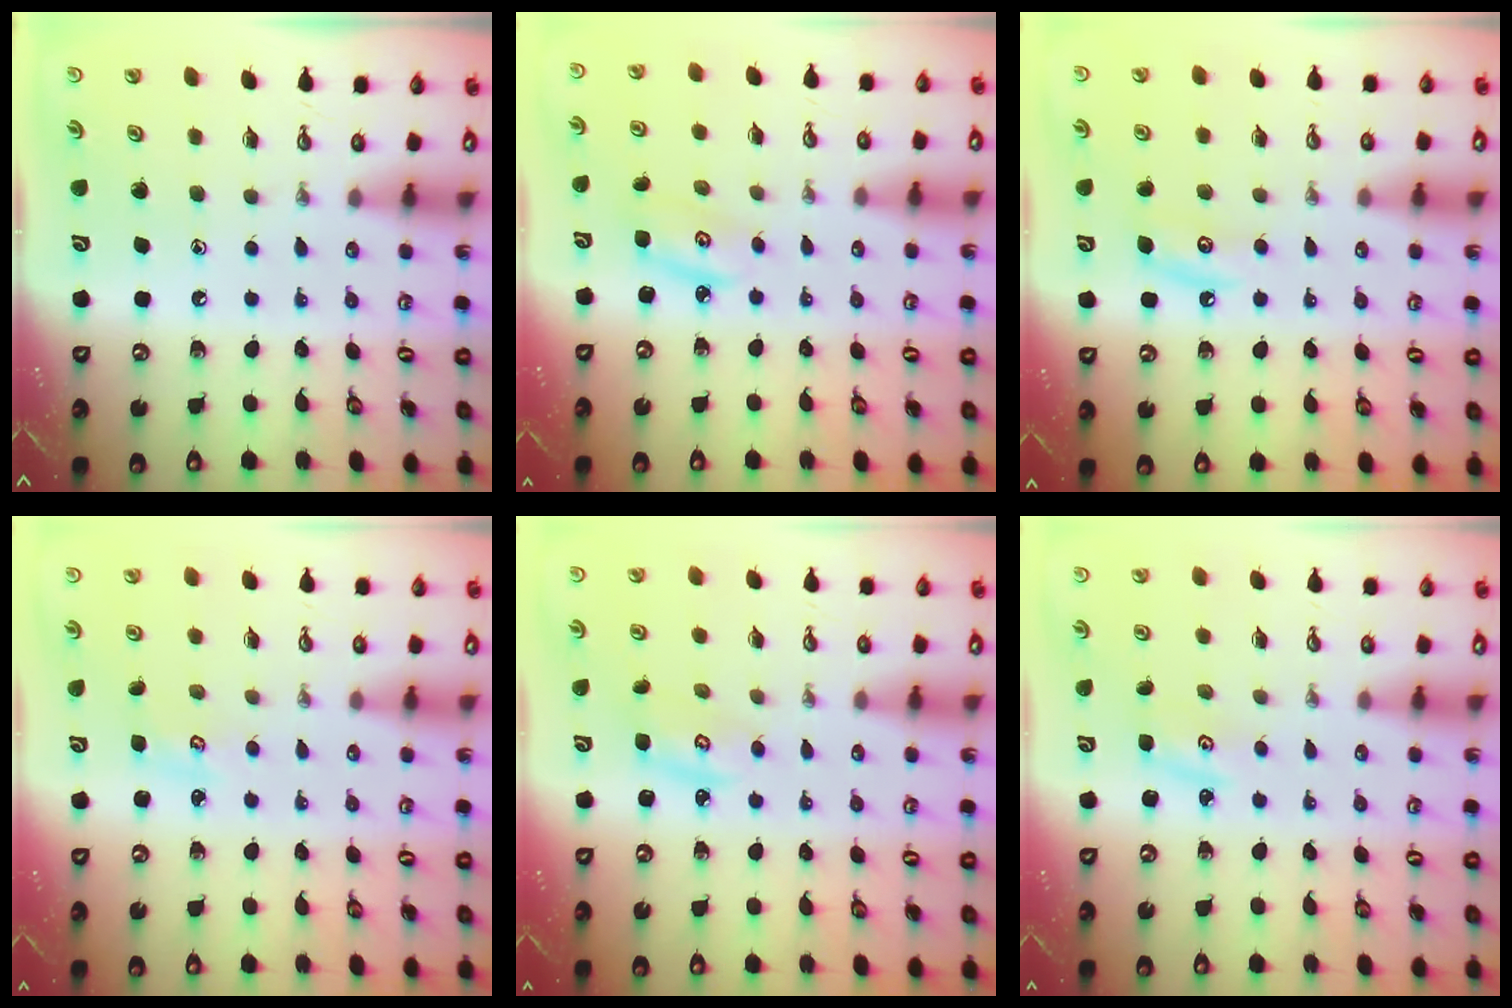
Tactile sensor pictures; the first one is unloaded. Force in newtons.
{"total": 2.8, "press": 2.8, "slide": 0.2}
{"total": 6.5, "press": 6.5, "slide": 0.3}
{"total": 1.8, "press": 1.8, "slide": 0.2}
{"total": 2.9, "press": 2.9, "slide": 0.4}
{"total": 2.0, "press": 2.0, "slide": 0.3}